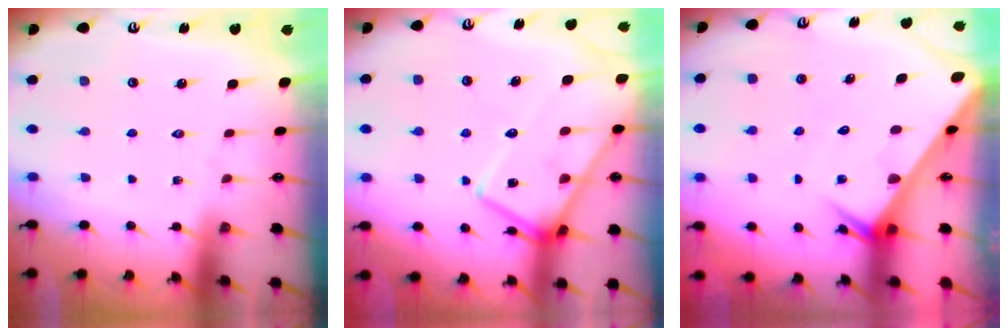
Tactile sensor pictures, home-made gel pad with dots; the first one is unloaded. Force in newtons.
{"total": 16.3, "press": 16.3, "slide": 1.4}
{"total": 4.7, "press": 4.7, "slide": 0.4}